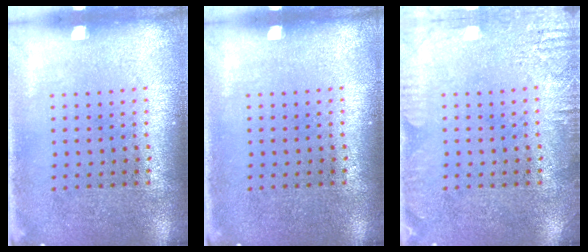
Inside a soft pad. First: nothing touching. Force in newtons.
{"total": 0.0}
{"total": 2.3, "press": 2.3, "slide": 0.2}